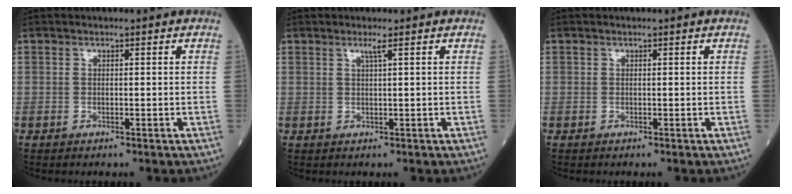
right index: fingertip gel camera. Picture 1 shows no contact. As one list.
[{"total": 1.2, "force": [0.7, -0.4, 0.9], "torque": [-0.025, -0.004, 0.015]}, {"total": 0.0}]